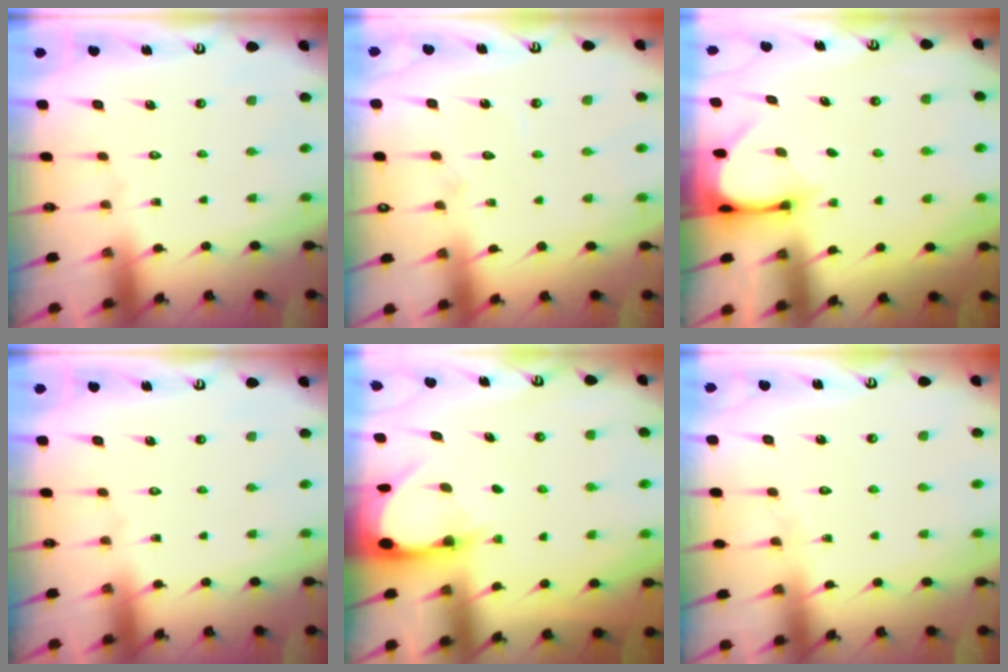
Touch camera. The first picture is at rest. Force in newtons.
{"total": 4.2, "press": 4.2, "slide": 0.4}
{"total": 3.0, "press": 3.0, "slide": 0.3}
{"total": 0.0}
{"total": 3.3, "press": 3.3, "slide": 0.4}
{"total": 4.3, "press": 4.3, "slide": 0.4}